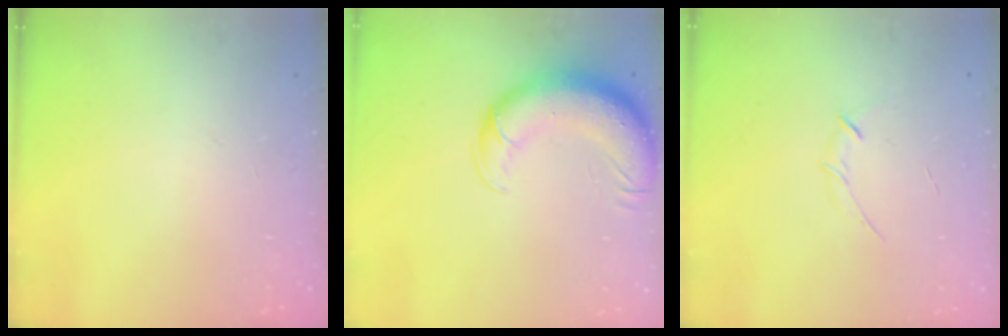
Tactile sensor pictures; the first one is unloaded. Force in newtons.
{"total": 13.5, "press": 13.1, "slide": 3.3}
{"total": 3.5, "press": 3.4, "slide": 0.8}